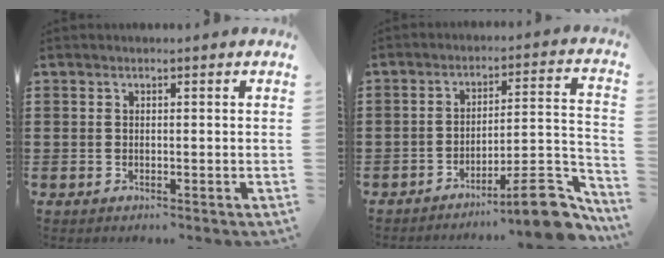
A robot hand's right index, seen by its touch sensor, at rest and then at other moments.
{"total": 10.3, "force": [-7.8, 1.4, 6.6], "torque": [-0.094, 0.021, -0.140]}